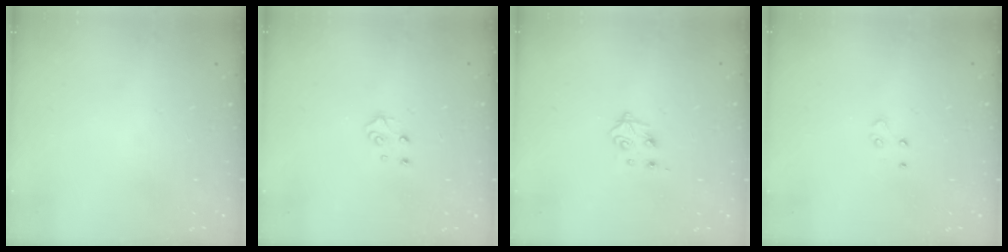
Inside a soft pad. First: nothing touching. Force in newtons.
{"total": 4.5, "press": 4.4, "slide": 0.4}
{"total": 4.4, "press": 4.4, "slide": 0.6}
{"total": 3.5, "press": 3.5, "slide": 0.3}